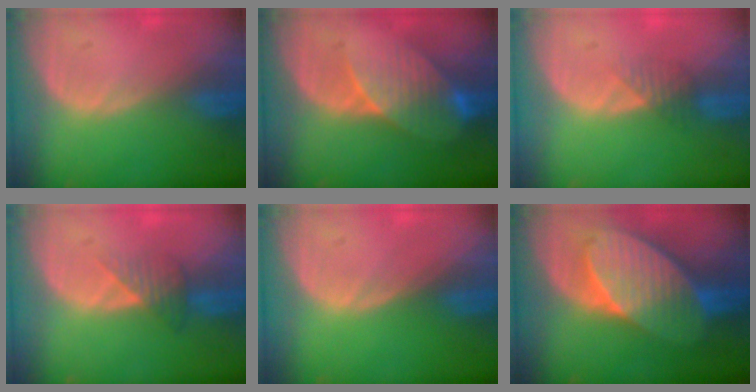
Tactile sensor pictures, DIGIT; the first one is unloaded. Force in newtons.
{"total": 8.2, "press": 7.3, "slide": 3.7}
{"total": 2.3, "press": 2.1, "slide": 1.0}
{"total": 3.3, "press": 3.1, "slide": 1.3}
{"total": 0.0}
{"total": 10.6, "press": 10.5, "slide": 0.8}